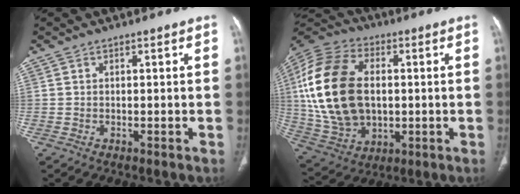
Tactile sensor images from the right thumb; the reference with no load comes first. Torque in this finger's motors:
{"motor_torque": [-0.71, 2.71, 2.29, 0.49, 0.72]}